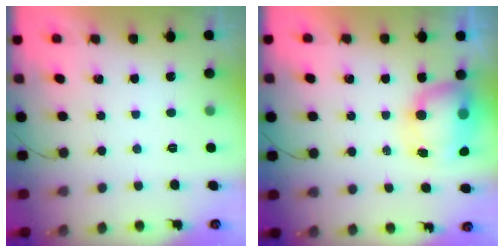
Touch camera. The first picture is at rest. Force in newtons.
{"total": 9.2, "press": 8.9, "slide": 2.4}